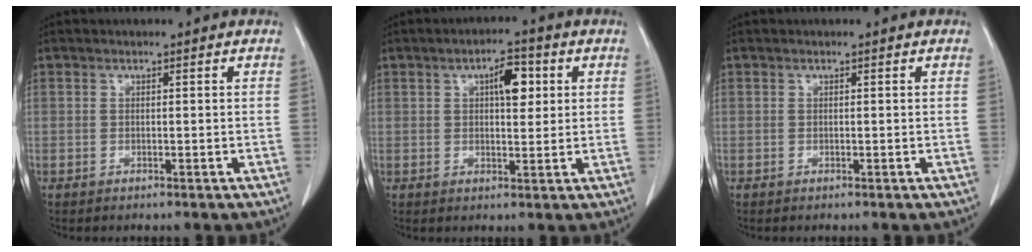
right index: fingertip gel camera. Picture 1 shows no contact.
{"total": 5.2, "force": [1.7, 2.0, 4.5], "torque": [-0.071, 0.009, 0.026]}
{"total": 0.0}